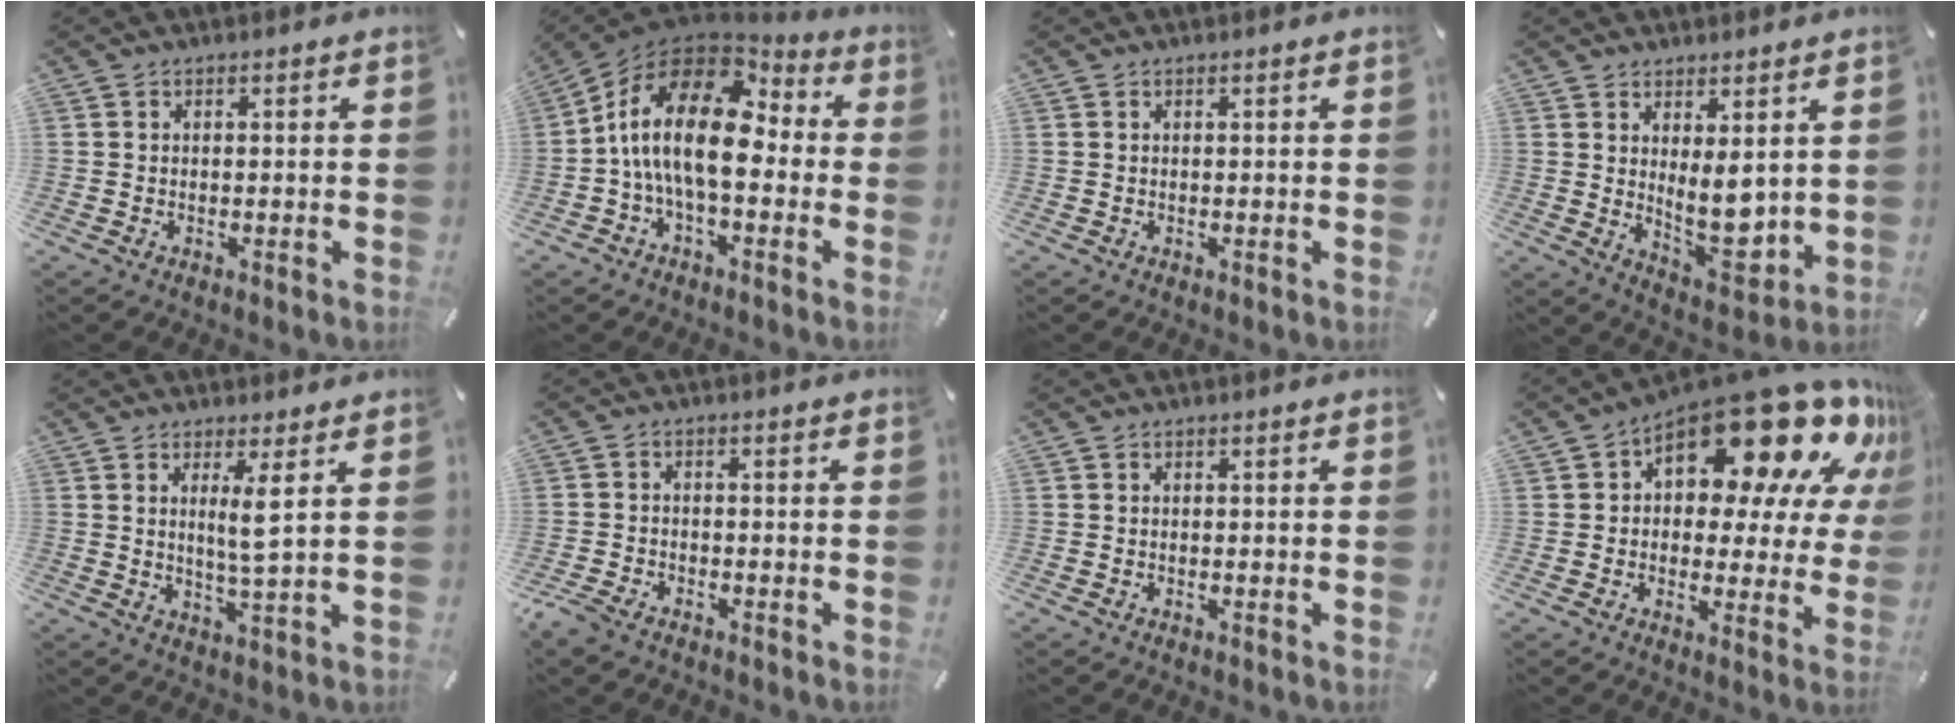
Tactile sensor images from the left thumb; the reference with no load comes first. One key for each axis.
{"total": 17.3, "fx": -0.3, "fy": 9.1, "fz": 14.7, "tx": -0.301, "ty": 0.007, "tz": -0.007}
{"total": 0.0}
{"total": 9.4, "fx": 2.6, "fy": 4.7, "fz": 7.7, "tx": -0.111, "ty": -0.034, "tz": 0.051}
{"total": 5.5, "fx": 1.8, "fy": 0.2, "fz": 5.2, "tx": -0.098, "ty": -0.009, "tz": 0.026}
{"total": 3.5, "fx": -2.8, "fy": 1.6, "fz": 1.4, "tx": -0.041, "ty": 0.008, "tz": -0.058}
{"total": 0.0}
{"total": 22.5, "fx": 13.4, "fy": 10.5, "fz": 14.8, "tx": -0.211, "ty": -0.101, "tz": 0.226}